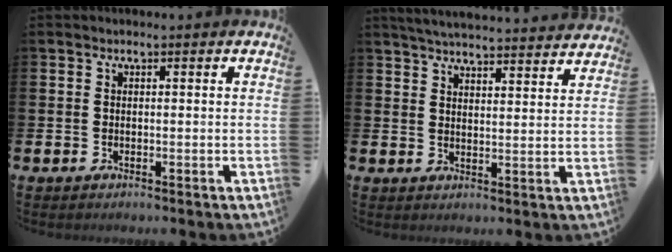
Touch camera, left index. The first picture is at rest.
{"total": 5.1, "force": [5.0, 0.3, 0.6], "torque": [-0.024, -0.033, 0.089]}